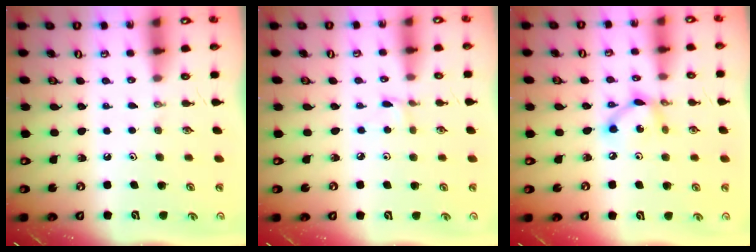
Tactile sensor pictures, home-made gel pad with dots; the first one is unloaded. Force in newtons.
{"total": 1.9, "press": 1.9, "slide": 0.2}
{"total": 7.6, "press": 7.6, "slide": 0.4}